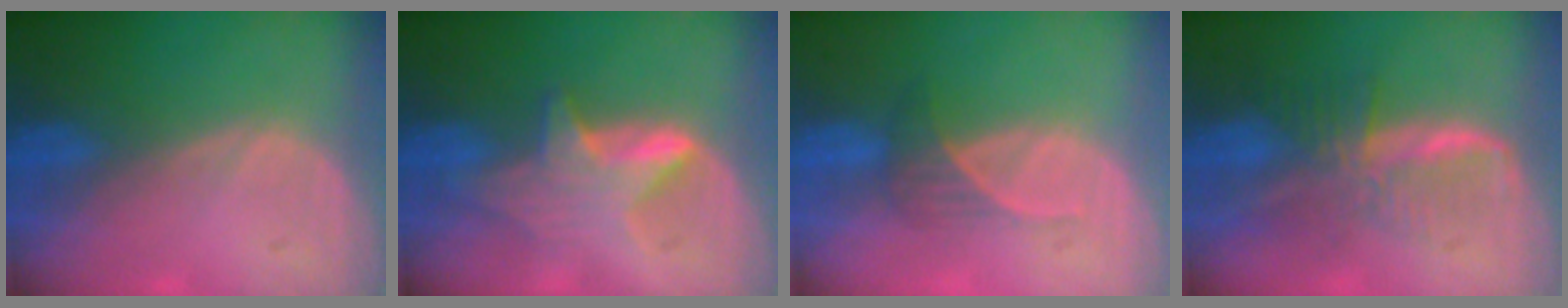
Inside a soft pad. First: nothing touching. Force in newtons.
{"total": 6.0, "press": 5.9, "slide": 0.9}
{"total": 2.5, "press": 2.3, "slide": 0.9}
{"total": 8.1, "press": 7.0, "slide": 4.1}